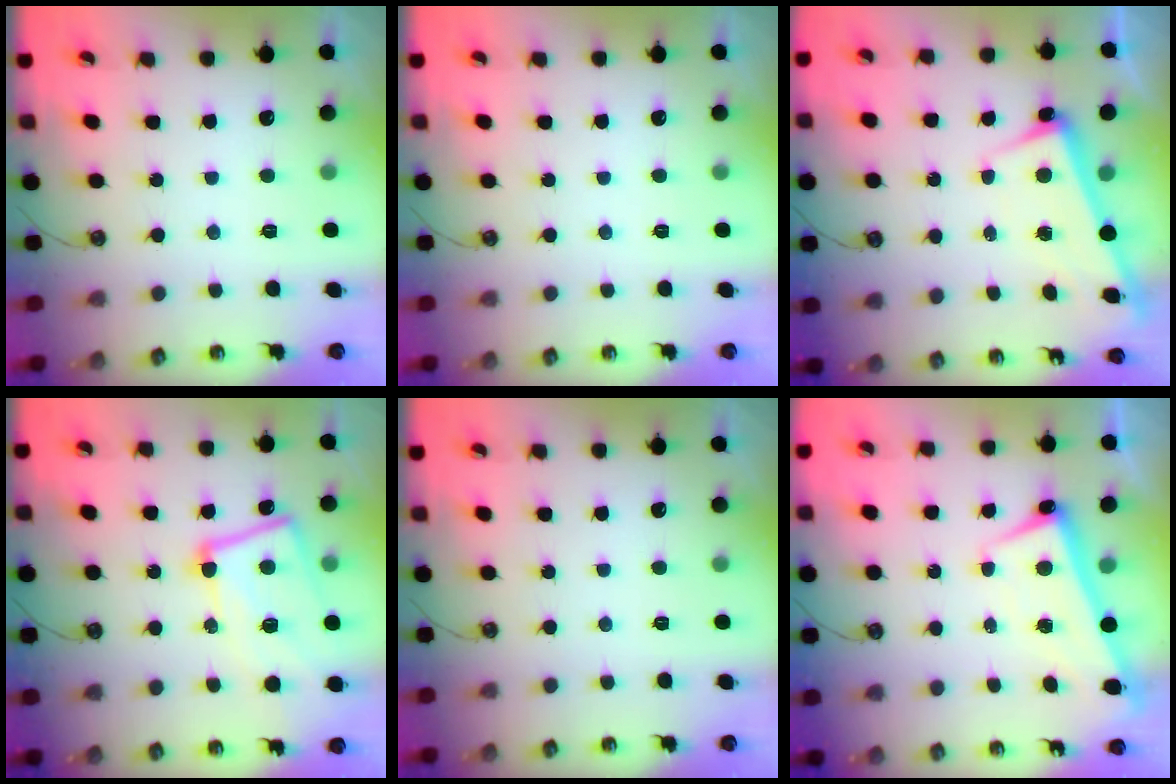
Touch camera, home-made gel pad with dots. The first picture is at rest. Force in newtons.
{"total": 0.0}
{"total": 2.6, "press": 2.4, "slide": 0.9}
{"total": 12.9, "press": 12.7, "slide": 2.1}
{"total": 0.0}
{"total": 2.7, "press": 2.6, "slide": 0.8}